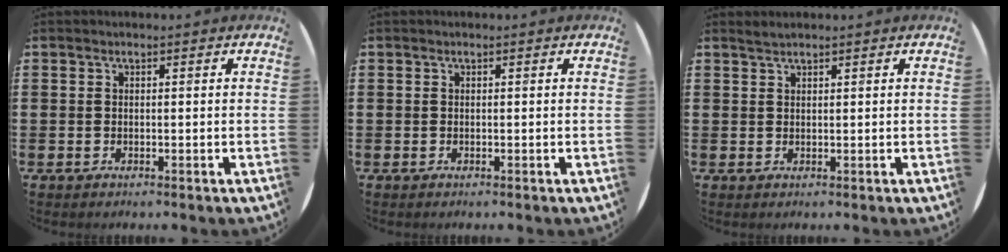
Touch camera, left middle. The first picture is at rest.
{"total": 0.0}
{"total": 1.0, "force": [1.0, -0.1, 0.2], "torque": [-0.004, -0.001, 0.019]}